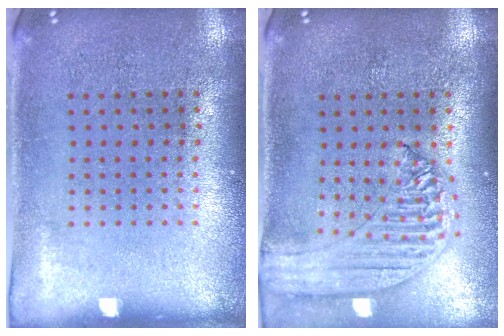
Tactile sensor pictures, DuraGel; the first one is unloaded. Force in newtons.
{"total": 1.7, "press": 1.6, "slide": 0.5}